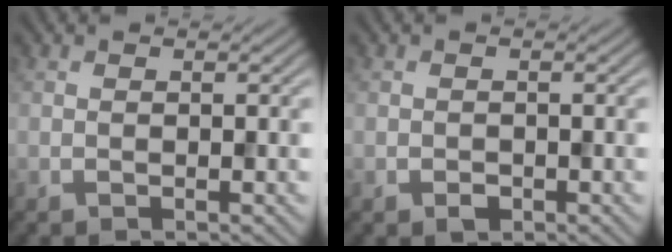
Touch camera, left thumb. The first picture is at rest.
{"total": 1.0, "force": [-0.5, 0.7, 0.4], "torque": [-0.005, -0.004, -0.011]}